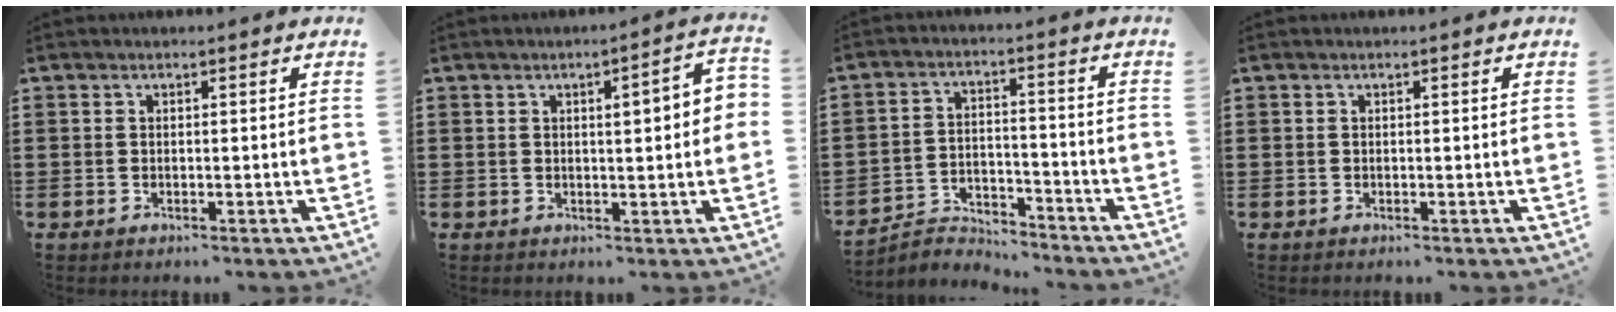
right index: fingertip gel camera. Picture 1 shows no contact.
{"total": 3.5, "force": [0.5, 0.5, 3.4], "torque": [-0.054, -0.001, 0.004]}
{"total": 3.9, "force": [-3.8, 0.8, 0.2], "torque": [-0.009, 0.006, -0.081]}
{"total": 0.0}